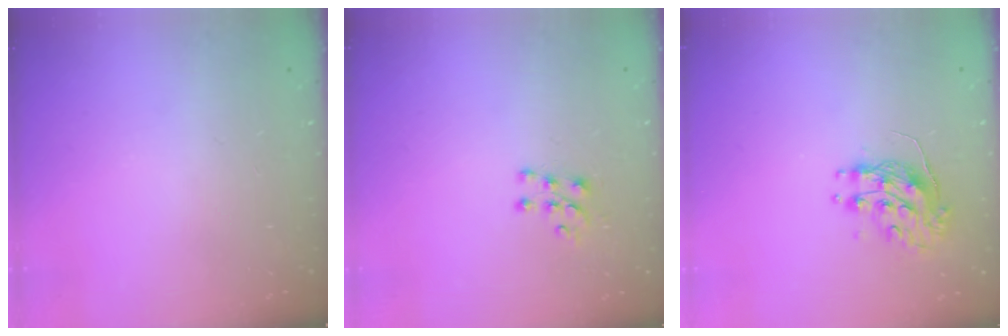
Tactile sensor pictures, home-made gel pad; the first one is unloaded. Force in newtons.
{"total": 6.5, "press": 6.4, "slide": 0.7}
{"total": 9.3, "press": 9.3, "slide": 0.8}